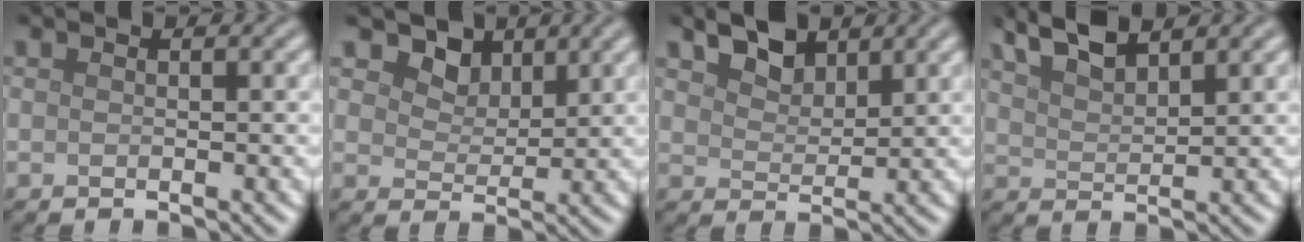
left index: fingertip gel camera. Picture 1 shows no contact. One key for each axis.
{"total": 3.4, "fx": 2.4, "fy": 2.1, "fz": 1.3, "tx": -0.039, "ty": -0.015, "tz": 0.042}
{"total": 3.7, "fx": 2.6, "fy": 1.9, "fz": 1.8, "tx": -0.042, "ty": 0.006, "tz": 0.044}
{"total": 4.2, "fx": 3.4, "fy": 1.0, "fz": 2.2, "tx": -0.047, "ty": 0.011, "tz": 0.064}